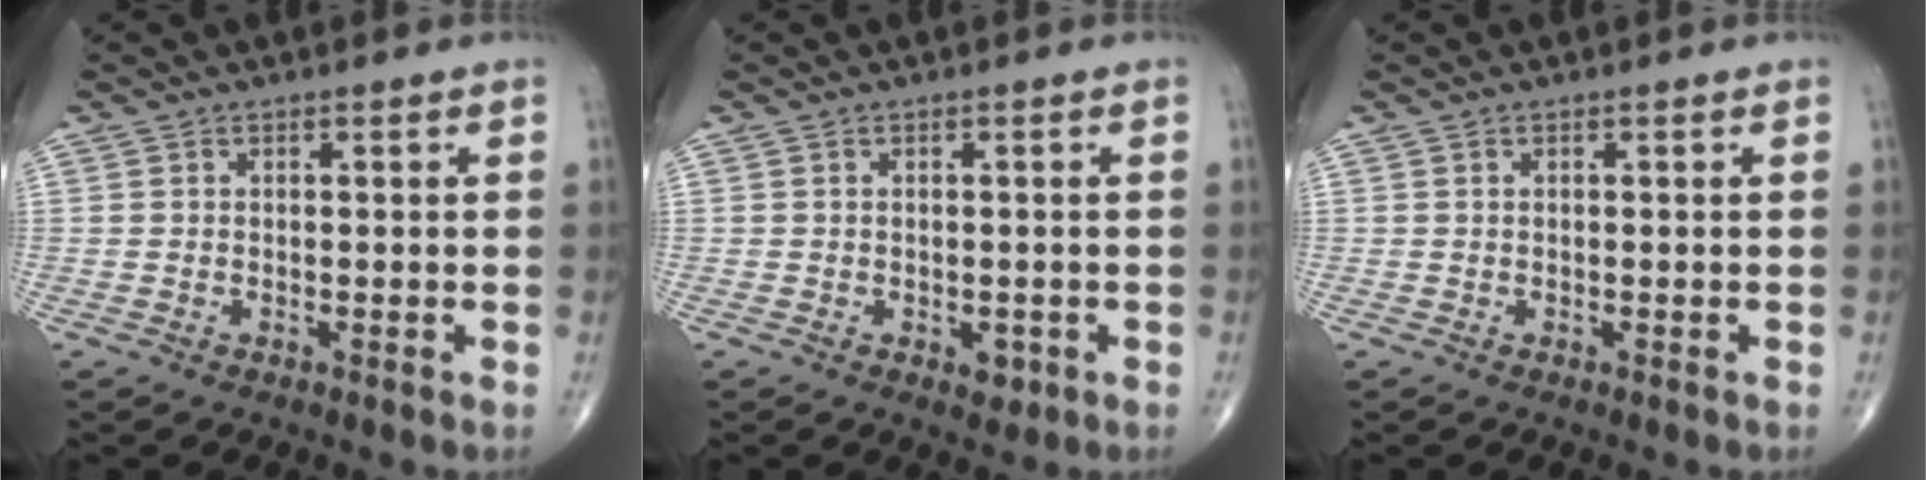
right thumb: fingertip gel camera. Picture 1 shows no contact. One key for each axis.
{"total": 2.0, "fx": -0.8, "fy": 1.3, "fz": 1.4, "tx": -0.007, "ty": -0.001, "tz": -0.007}
{"total": 0.0}